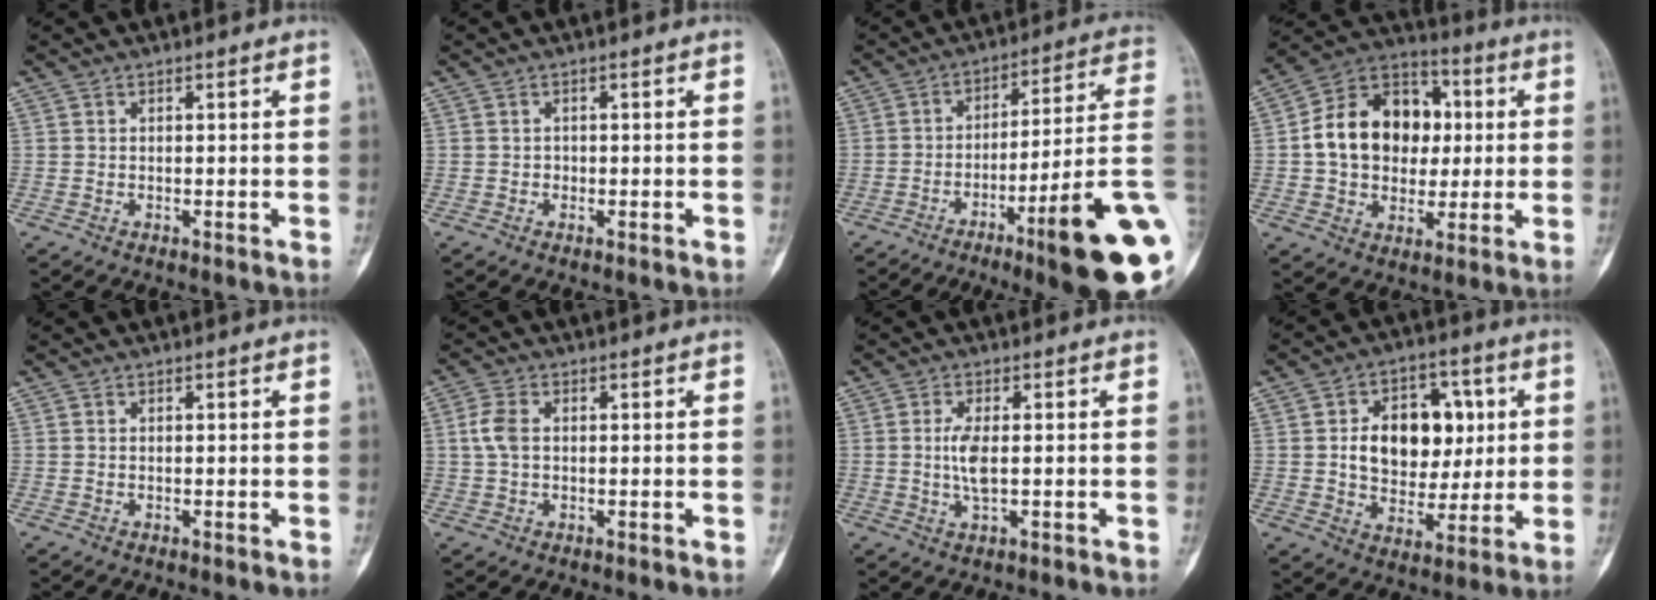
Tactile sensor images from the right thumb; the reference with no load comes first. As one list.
[{"total": 0.7, "force": [-0.2, 0.7, 0.1], "torque": [0.007, 0.004, -0.005]}, {"total": 20.4, "force": [-7.1, 1.7, 19.0], "torque": [-0.219, 0.030, -0.106]}, {"total": 18.2, "force": [1.4, 13.8, 11.8], "torque": [-0.152, 0.024, 0.019]}, {"total": 0.0}, {"total": 4.1, "force": [0.4, 2.6, 3.2], "torque": [-0.078, 0.009, 0.004]}, {"total": 4.3, "force": [-0.1, 1.4, 4.1], "torque": [-0.091, -0.006, -0.005]}, {"total": 15.5, "force": [2.4, 10.9, 10.8], "torque": [-0.112, 0.006, 0.040]}]